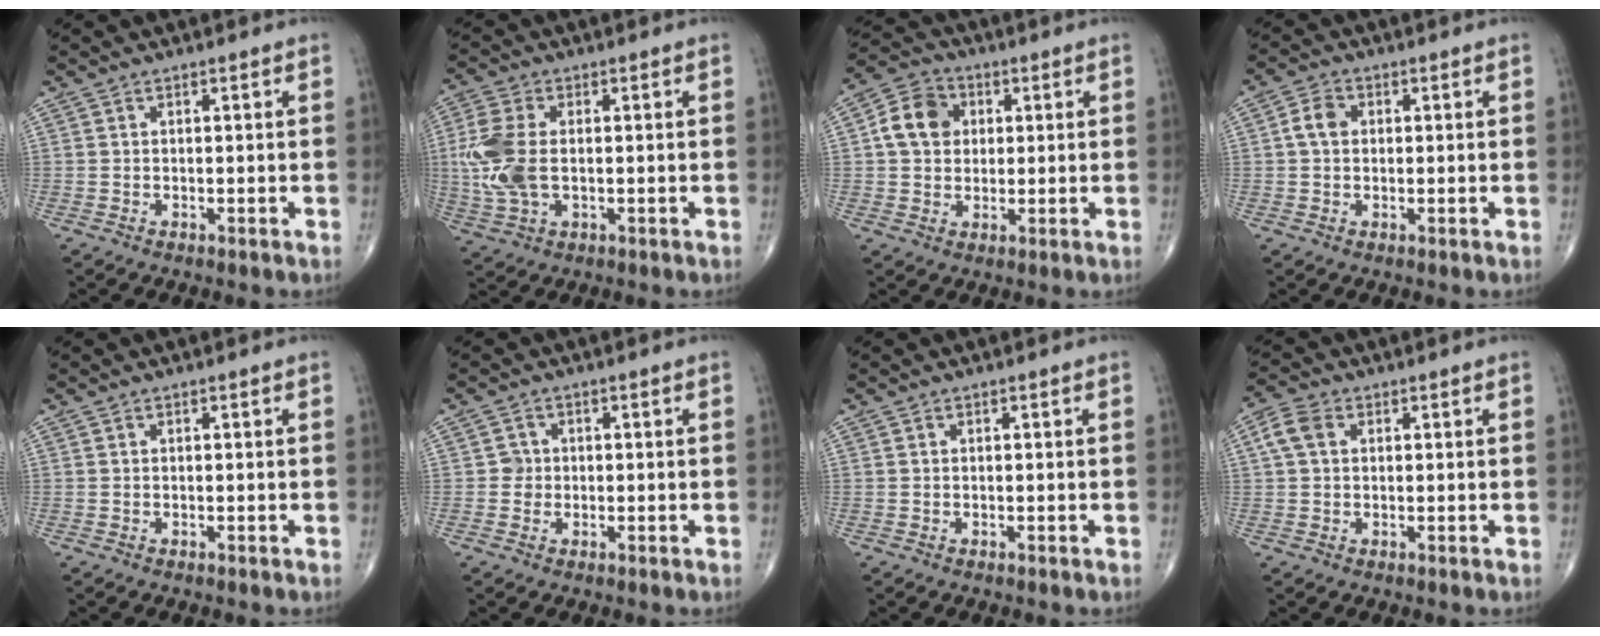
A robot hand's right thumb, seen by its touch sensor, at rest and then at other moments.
{"total": 10.1, "force": [-0.1, 5.9, 8.2], "torque": [-0.206, 0.001, -0.001]}
{"total": 8.7, "force": [1.4, 7.2, 4.7], "torque": [-0.068, 0.011, 0.016]}
{"total": 3.7, "force": [0.4, 2.9, 2.3], "torque": [-0.042, 0.009, 0.002]}
{"total": 0.0}
{"total": 1.9, "force": [-0.2, 1.9, 0.2], "torque": [0.009, 0.007, -0.008]}
{"total": 0.0}
{"total": 4.5, "force": [1.1, 3.2, 2.9], "torque": [-0.067, 0.012, 0.018]}